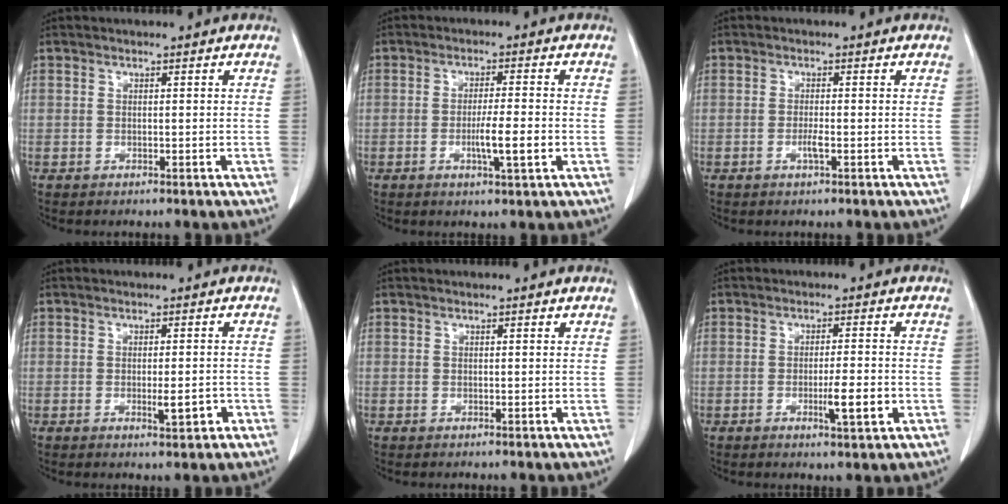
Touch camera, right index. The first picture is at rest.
{"total": 5.2, "force": [-1.4, 0.1, 5.0], "torque": [-0.084, -0.006, -0.020]}
{"total": 1.5, "force": [-0.6, 0.0, 1.4], "torque": [-0.030, -0.002, -0.011]}
{"total": 3.1, "force": [-1.0, 0.7, 2.9], "torque": [-0.044, -0.002, -0.010]}
{"total": 0.0}
{"total": 4.8, "force": [-1.4, 0.3, 4.6], "torque": [-0.075, -0.005, -0.018]}